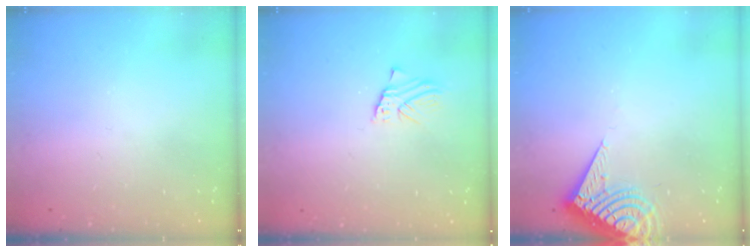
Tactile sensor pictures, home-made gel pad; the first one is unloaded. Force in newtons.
{"total": 1.1, "press": 1.1, "slide": 0.2}
{"total": 9.1, "press": 9.0, "slide": 1.2}